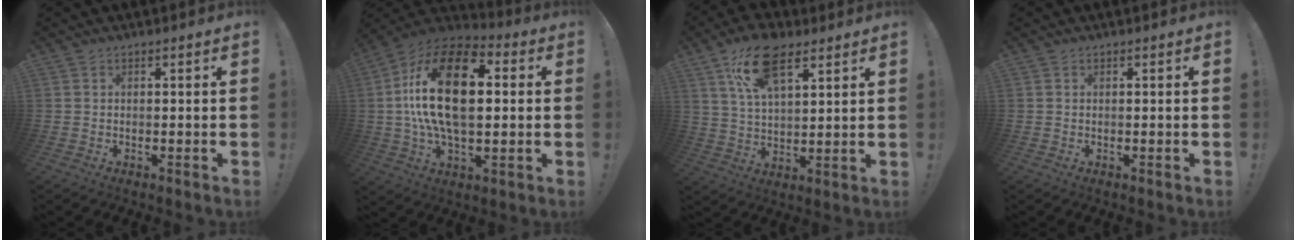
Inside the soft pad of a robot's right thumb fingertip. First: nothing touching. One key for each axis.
{"total": 25.1, "fx": 2.6, "fy": 13.5, "fz": 21.0, "tx": -0.372, "ty": 0.004, "tz": 0.036}
{"total": 15.8, "fx": 8.9, "fy": 7.6, "fz": 10.7, "tx": -0.185, "ty": -0.025, "tz": 0.160}
{"total": 0.0}